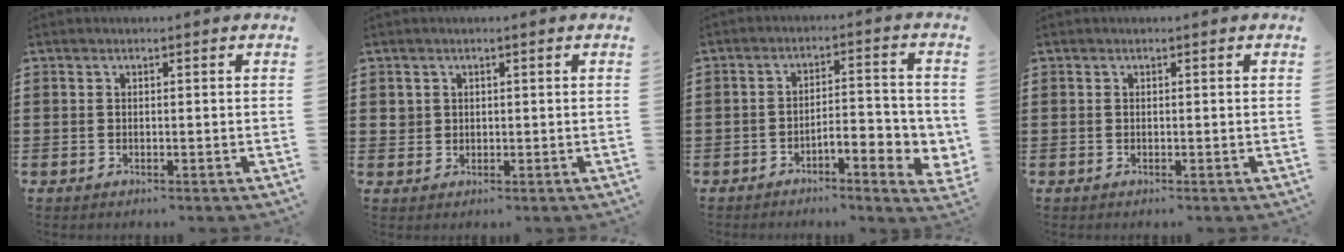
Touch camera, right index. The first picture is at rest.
{"total": 1.4, "force": [0.7, 1.2, 0.2], "torque": [-0.008, 0.004, 0.014]}
{"total": 5.0, "force": [-2.7, 1.5, 4.0], "torque": [-0.064, 0.005, -0.047]}
{"total": 0.0}